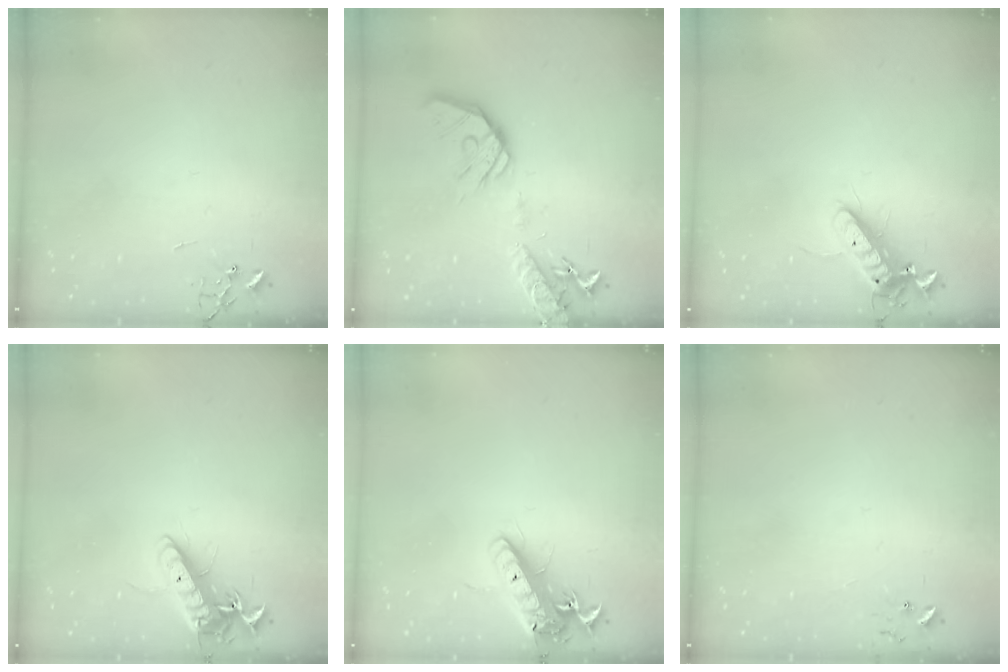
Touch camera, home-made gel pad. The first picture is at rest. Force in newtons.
{"total": 17.8, "press": 17.5, "slide": 3.0}
{"total": 11.9, "press": 11.7, "slide": 2.2}
{"total": 13.9, "press": 13.9, "slide": 1.3}
{"total": 15.0, "press": 14.7, "slide": 3.1}
{"total": 4.7, "press": 4.7, "slide": 0.4}